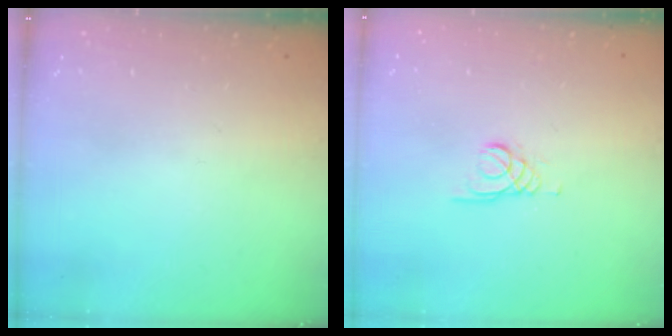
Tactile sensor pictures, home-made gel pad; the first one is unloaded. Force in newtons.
{"total": 1.5, "press": 1.5, "slide": 0.1}